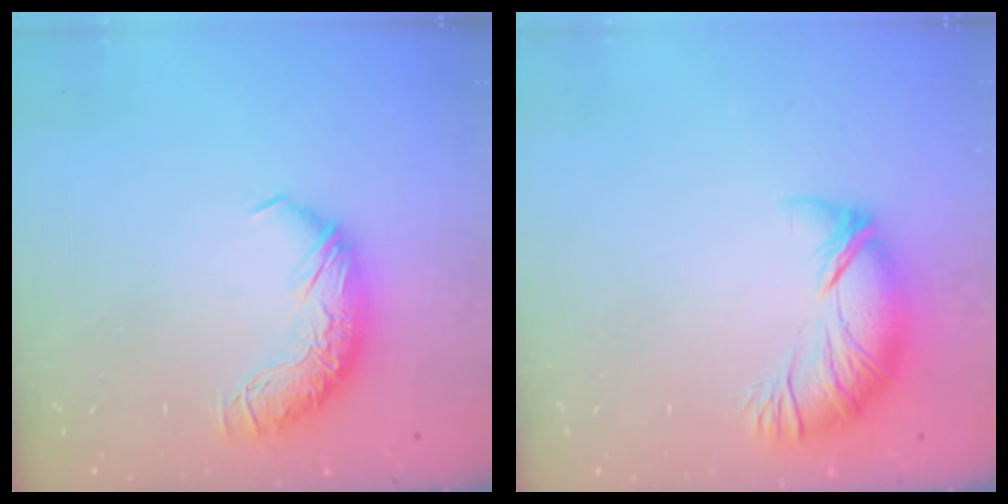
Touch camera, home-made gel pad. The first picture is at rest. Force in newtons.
{"total": 3.1, "press": 2.3, "slide": 2.0}